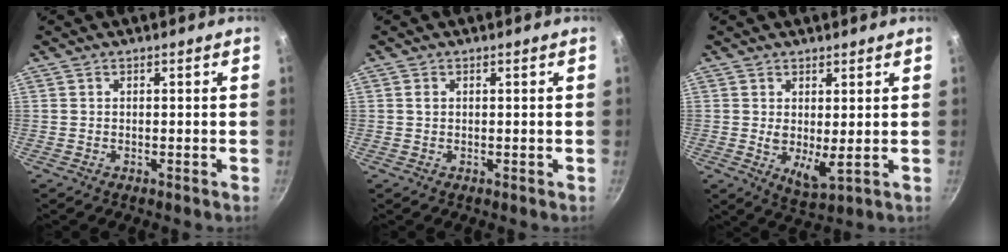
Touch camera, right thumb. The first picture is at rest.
{"total": 0.8, "force": [0.2, 0.6, 0.4], "torque": [-0.006, 0.000, 0.002]}
{"total": 5.4, "force": [1.0, 2.2, 4.8], "torque": [-0.077, -0.027, 0.022]}